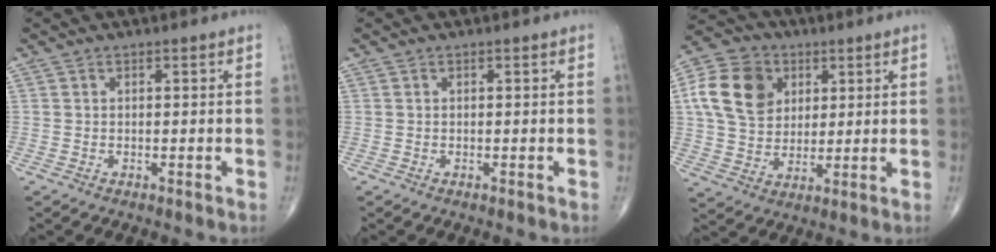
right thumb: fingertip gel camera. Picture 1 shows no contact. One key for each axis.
{"total": 0.0}
{"total": 14.1, "fx": 4.0, "fy": 11.0, "fz": 7.9, "tx": -0.133, "ty": -0.001, "tz": 0.069}